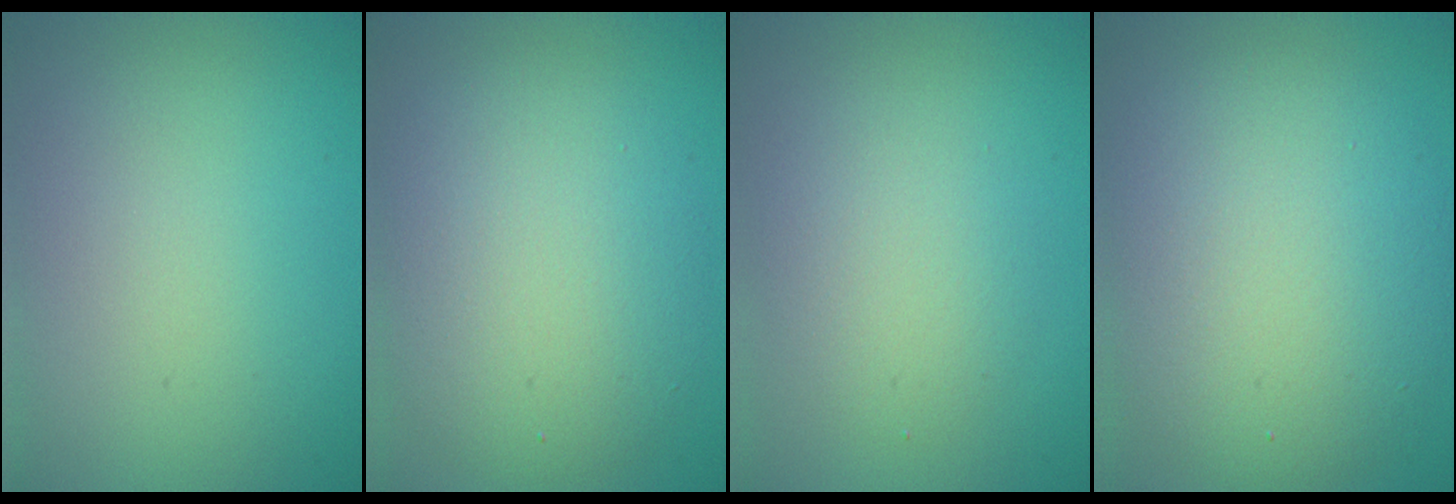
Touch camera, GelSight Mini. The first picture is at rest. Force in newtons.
{"total": 6.7, "press": 6.7, "slide": 0.3}
{"total": 2.8, "press": 2.8, "slide": 0.2}
{"total": 9.3, "press": 9.3, "slide": 0.5}